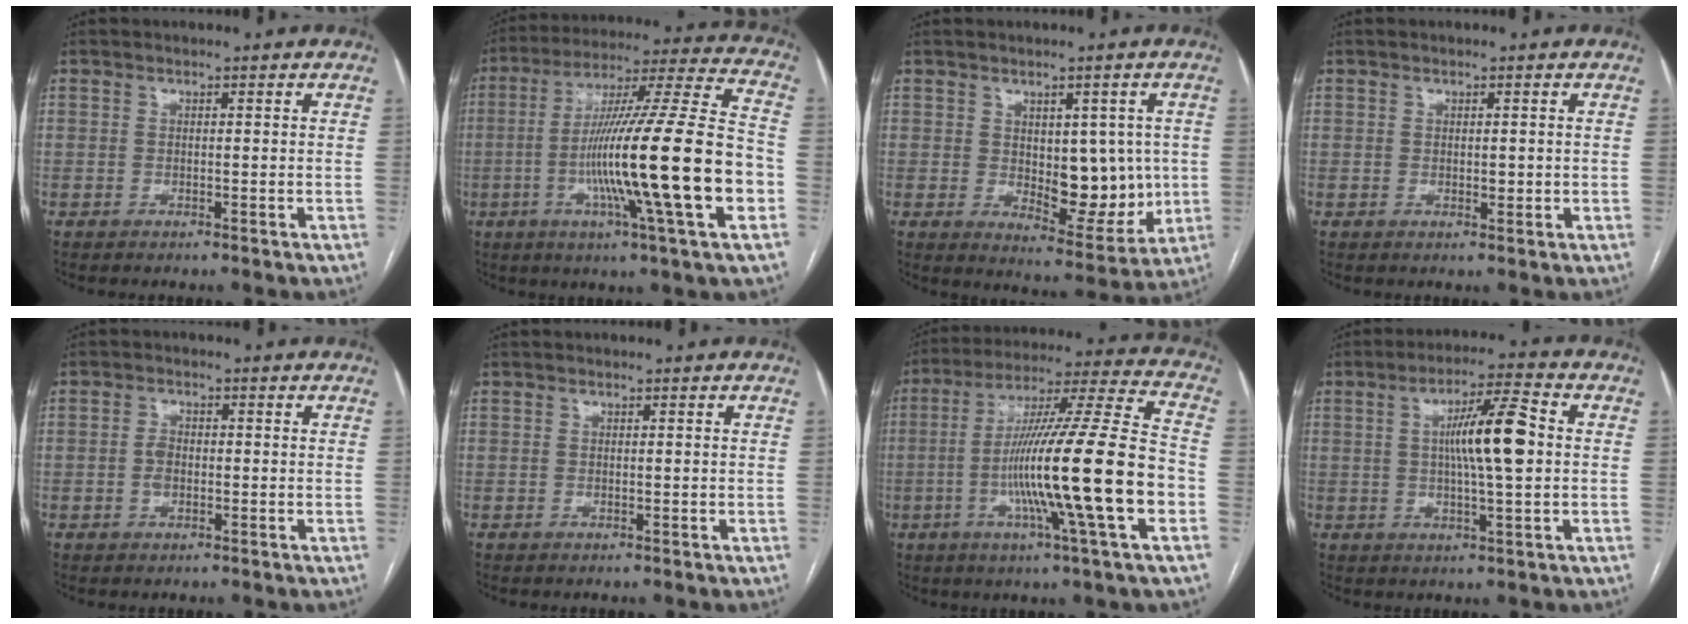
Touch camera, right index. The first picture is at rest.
{"total": 24.8, "force": [-5.6, -0.3, 24.1], "torque": [-0.386, -0.016, -0.109]}
{"total": 10.1, "force": [0.1, 5.1, 8.7], "torque": [-0.104, -0.004, 0.021]}
{"total": 1.4, "force": [0.0, 0.8, 1.1], "torque": [-0.014, -0.002, 0.002]}
{"total": 2.2, "force": [-0.4, 1.4, 1.6], "torque": [-0.032, 0.003, -0.009]}
{"total": 0.0}
{"total": 22.2, "force": [-5.1, -0.8, 21.6], "torque": [-0.364, -0.011, -0.099]}
{"total": 10.0, "force": [0.9, 0.9, 9.9], "torque": [-0.172, 0.010, 0.015]}